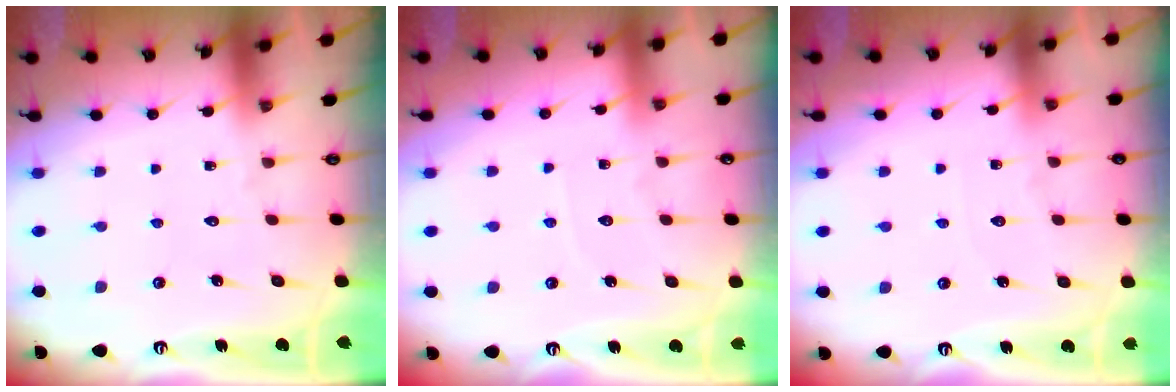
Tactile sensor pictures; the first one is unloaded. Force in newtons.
{"total": 3.2, "press": 3.1, "slide": 0.4}
{"total": 3.6, "press": 3.6, "slide": 0.5}